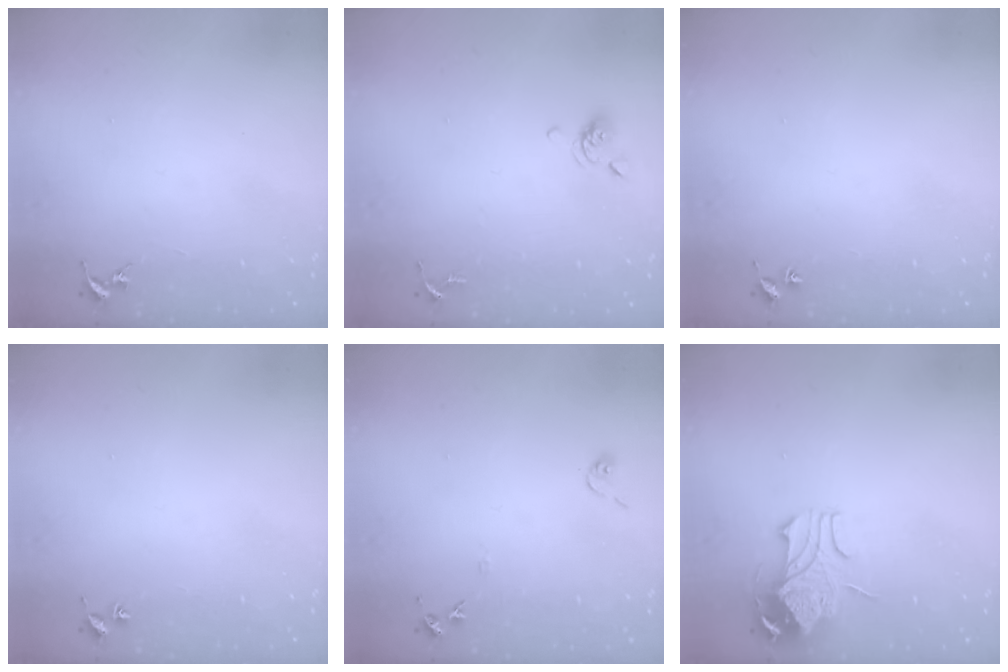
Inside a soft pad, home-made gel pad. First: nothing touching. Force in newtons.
{"total": 6.0, "press": 5.9, "slide": 1.2}
{"total": 1.8, "press": 1.8, "slide": 0.2}
{"total": 1.8, "press": 1.8, "slide": 0.2}
{"total": 6.8, "press": 6.8, "slide": 0.6}
{"total": 9.9, "press": 9.8, "slide": 1.4}